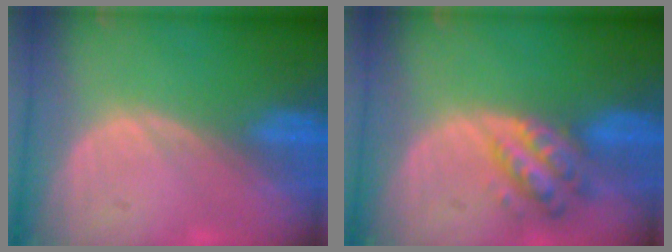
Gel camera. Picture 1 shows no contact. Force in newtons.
{"total": 6.2, "press": 5.6, "slide": 2.6}